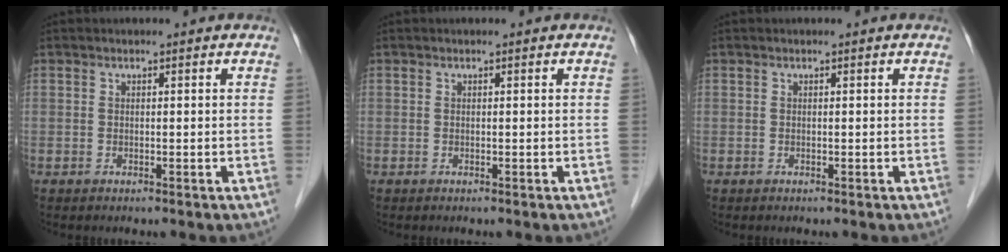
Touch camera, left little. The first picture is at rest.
{"total": 0.0}
{"total": 0.0}